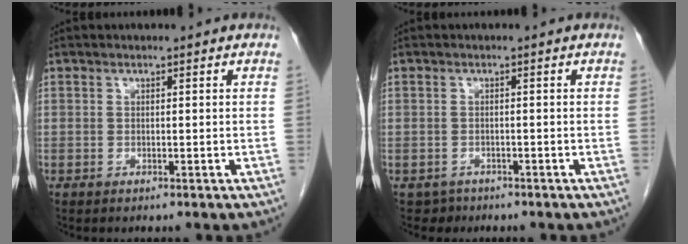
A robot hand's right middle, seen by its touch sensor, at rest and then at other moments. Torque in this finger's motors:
{"motor_torque": [-0.30, -0.17, -0.07, -0.01]}